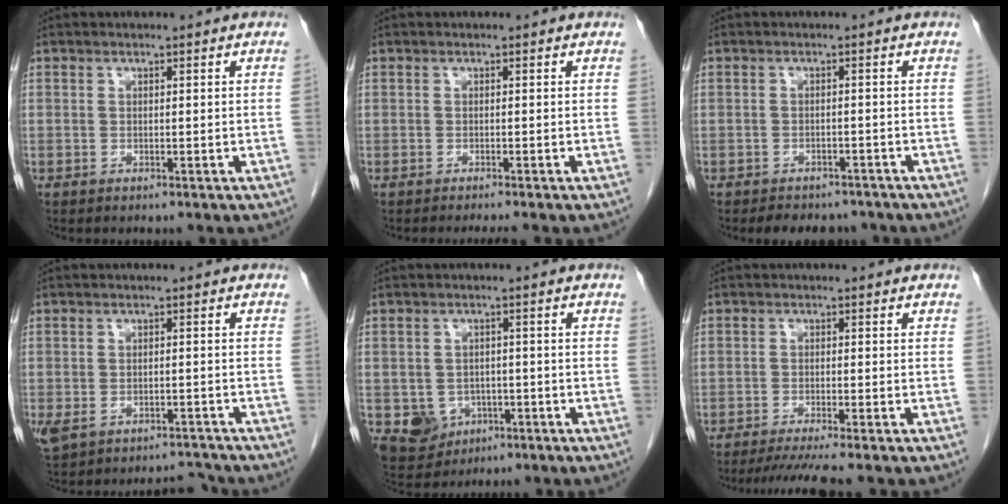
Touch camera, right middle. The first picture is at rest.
{"total": 2.4, "force": [-2.1, -0.3, 1.1], "torque": [-0.011, -0.003, -0.031]}
{"total": 6.6, "force": [-5.8, 2.7, 1.6], "torque": [-0.016, 0.001, -0.071]}
{"total": 5.1, "force": [-4.0, 2.2, 2.1], "torque": [-0.046, 0.011, -0.063]}
{"total": 5.6, "force": [-2.1, 4.9, 1.7], "torque": [-0.031, 0.004, -0.022]}
{"total": 5.7, "force": [-4.7, -1.2, 3.0], "torque": [-0.039, -0.018, -0.078]}